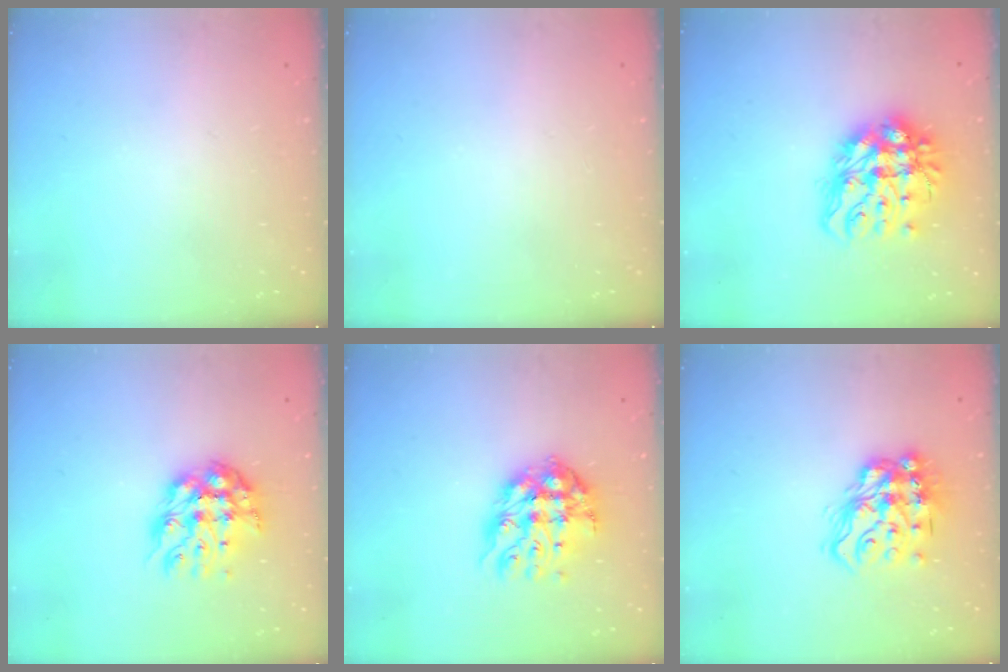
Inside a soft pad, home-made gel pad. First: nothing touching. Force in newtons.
{"total": 0.0}
{"total": 16.7, "press": 16.7, "slide": 1.4}
{"total": 11.7, "press": 11.6, "slide": 0.9}
{"total": 14.3, "press": 14.2, "slide": 1.2}
{"total": 15.7, "press": 15.7, "slide": 1.0}